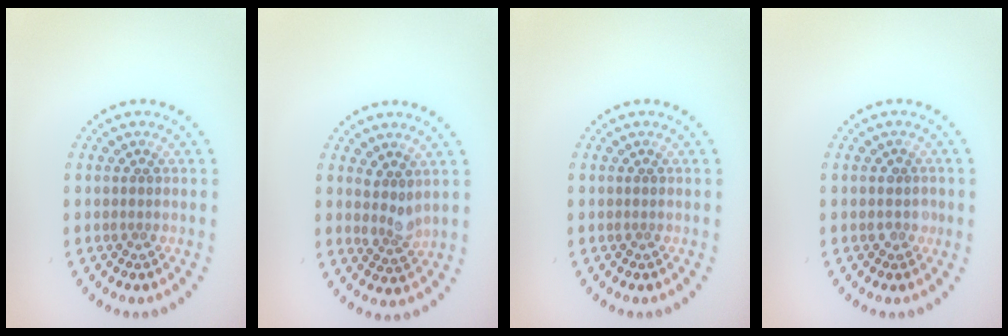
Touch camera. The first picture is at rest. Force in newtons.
{"total": 1.8, "press": 1.5, "slide": 1.1}
{"total": 0.0}
{"total": 1.1, "press": 1.0, "slide": 0.5}